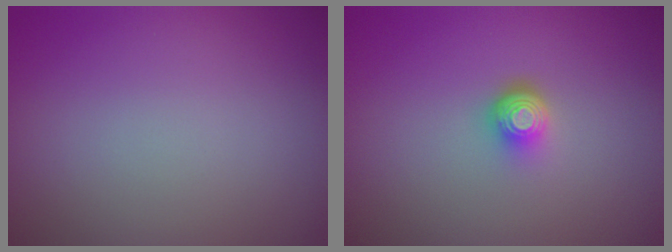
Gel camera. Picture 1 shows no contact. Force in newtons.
{"total": 2.3, "press": 1.4, "slide": 1.8}